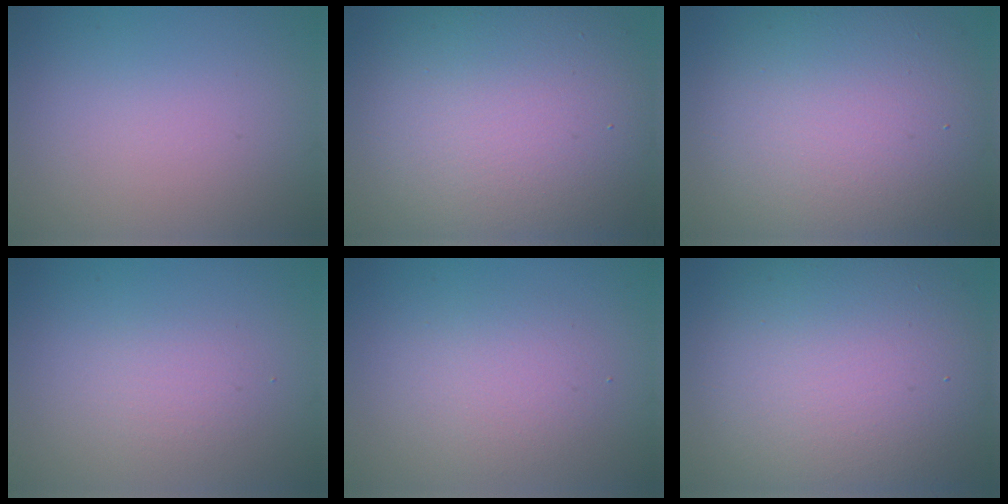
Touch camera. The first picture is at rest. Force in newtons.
{"total": 13.3, "press": 13.3, "slide": 0.8}
{"total": 11.3, "press": 11.3, "slide": 0.8}
{"total": 1.5, "press": 1.5, "slide": 0.1}
{"total": 2.6, "press": 2.6, "slide": 0.2}
{"total": 13.1, "press": 13.1, "slide": 0.8}